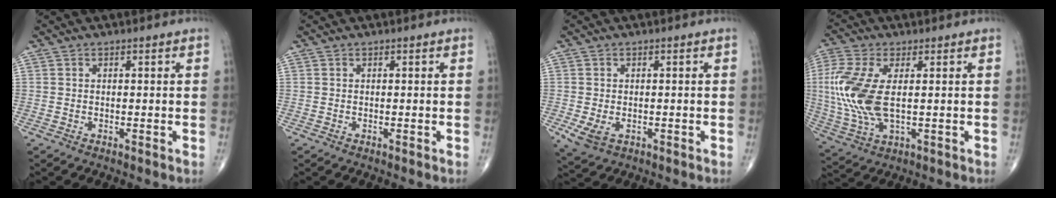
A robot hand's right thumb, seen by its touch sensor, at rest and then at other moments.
{"total": 0.0}
{"total": 4.2, "force": [-1.1, 2.8, 3.0], "torque": [-0.062, -0.005, -0.011]}
{"total": 13.8, "force": [1.0, 6.6, 12.1], "torque": [-0.299, -0.005, 0.027]}